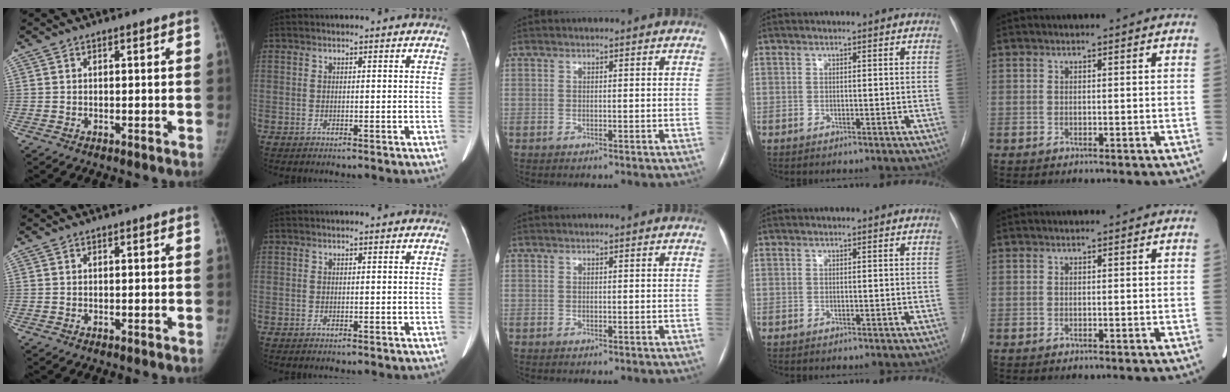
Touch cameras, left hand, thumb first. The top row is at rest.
{}